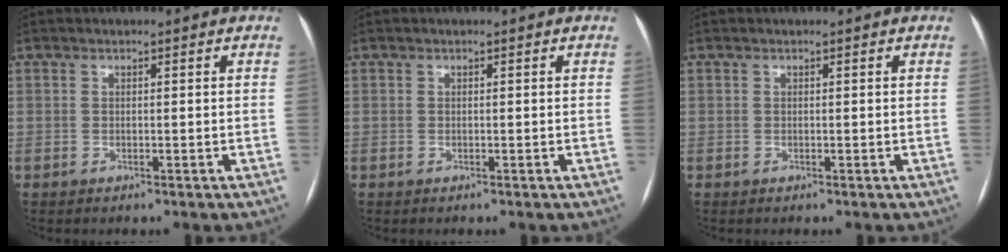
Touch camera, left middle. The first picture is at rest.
{"total": 0.0}
{"total": 0.0}